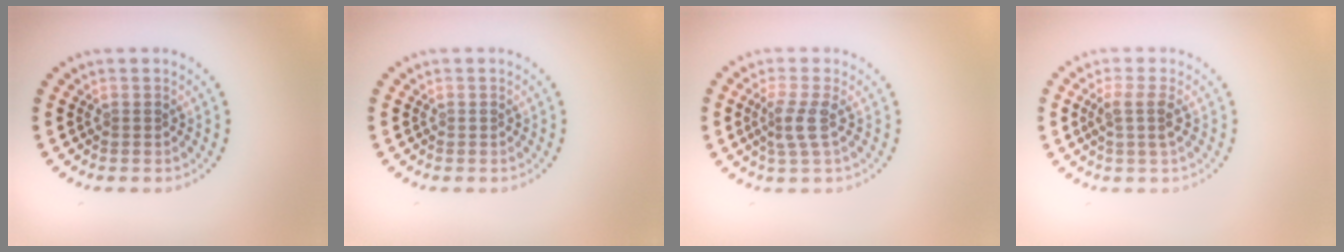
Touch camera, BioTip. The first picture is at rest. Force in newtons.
{"total": 0.0}
{"total": 2.4, "press": 1.7, "slide": 1.6}
{"total": 1.9, "press": 1.6, "slide": 1.1}